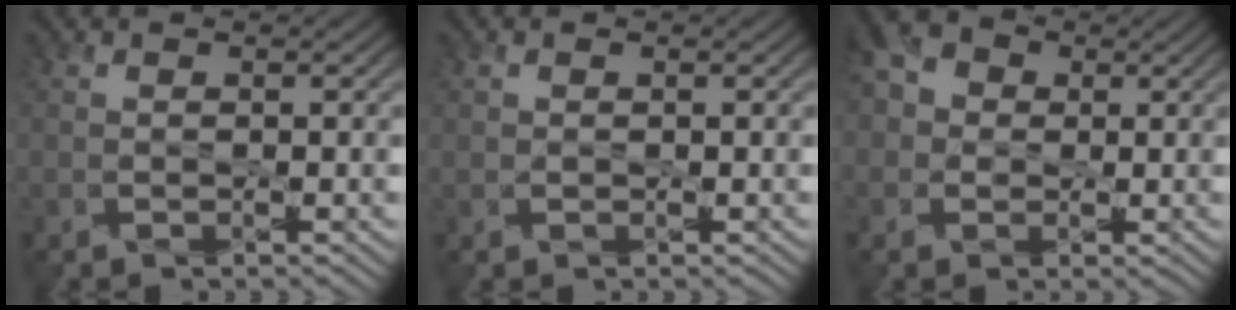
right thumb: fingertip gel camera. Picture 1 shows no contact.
{"total": 0.5, "force": [0.2, 0.3, -0.4], "torque": [0.005, 0.000, 0.003]}
{"total": 4.7, "force": [0.6, 4.3, 2.0], "torque": [-0.056, 0.009, -0.003]}